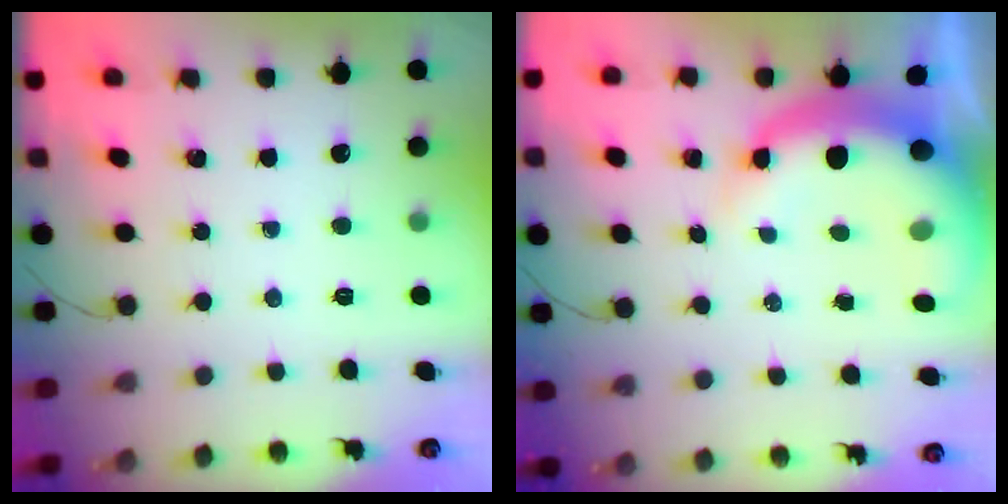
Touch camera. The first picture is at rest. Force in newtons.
{"total": 12.7, "press": 12.5, "slide": 2.6}